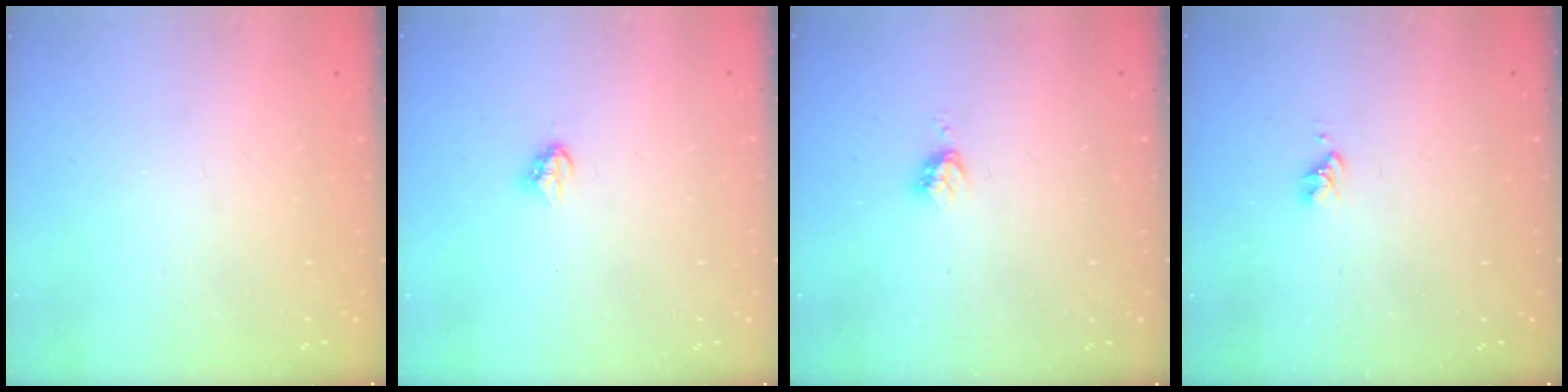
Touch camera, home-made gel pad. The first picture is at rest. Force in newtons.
{"total": 3.7, "press": 3.6, "slide": 0.5}
{"total": 3.4, "press": 3.4, "slide": 0.4}
{"total": 2.8, "press": 2.8, "slide": 0.3}